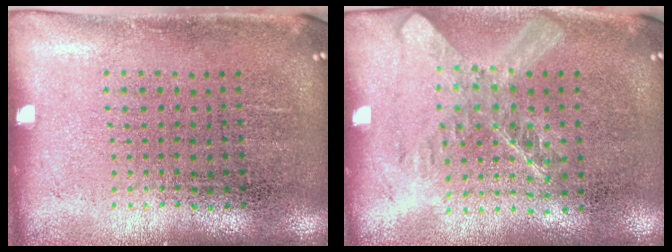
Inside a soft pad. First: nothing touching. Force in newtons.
{"total": 1.5, "press": 1.3, "slide": 0.7}